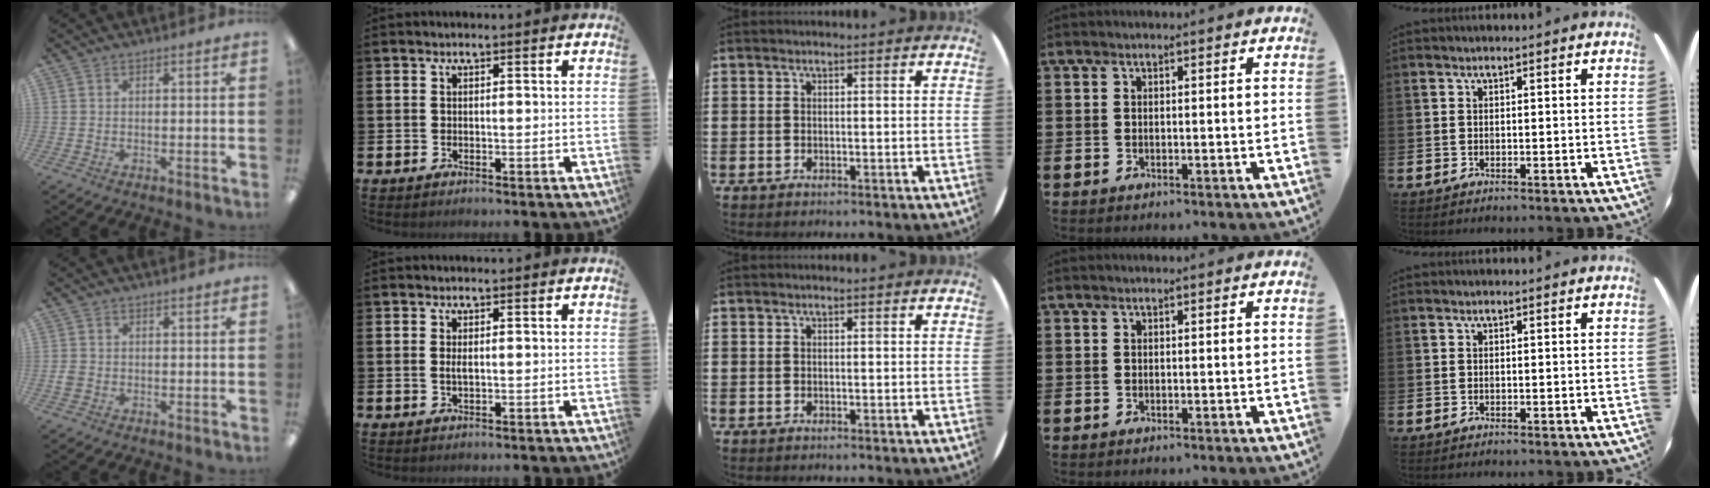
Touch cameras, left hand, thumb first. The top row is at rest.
{"thumb": {"total": 1.6, "force": [-0.4, 1.3, 0.7], "torque": [-0.012, 0.003, -0.009]}, "index": {"total": 1.0, "force": [0.2, 0.3, 1.0], "torque": [-0.015, 0.000, 0.001]}}